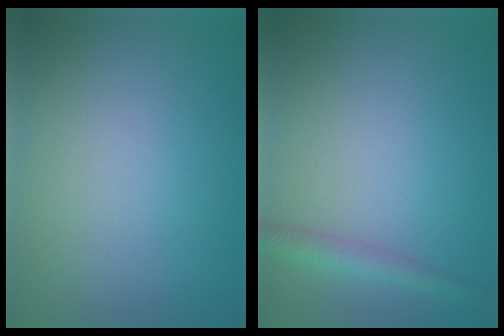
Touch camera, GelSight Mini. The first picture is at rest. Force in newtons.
{"total": 2.0, "press": 2.0, "slide": 0.1}